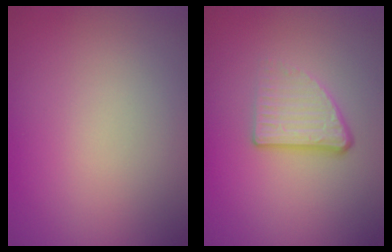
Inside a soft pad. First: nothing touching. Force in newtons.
{"total": 3.6, "press": 2.3, "slide": 2.7}